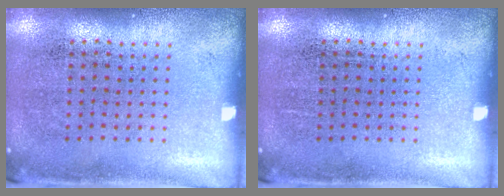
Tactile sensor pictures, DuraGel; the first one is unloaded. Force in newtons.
{"total": 0.0}